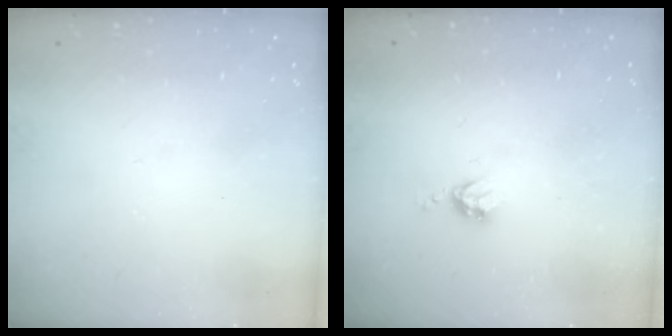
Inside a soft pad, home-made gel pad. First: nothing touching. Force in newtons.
{"total": 3.6, "press": 3.6, "slide": 0.4}